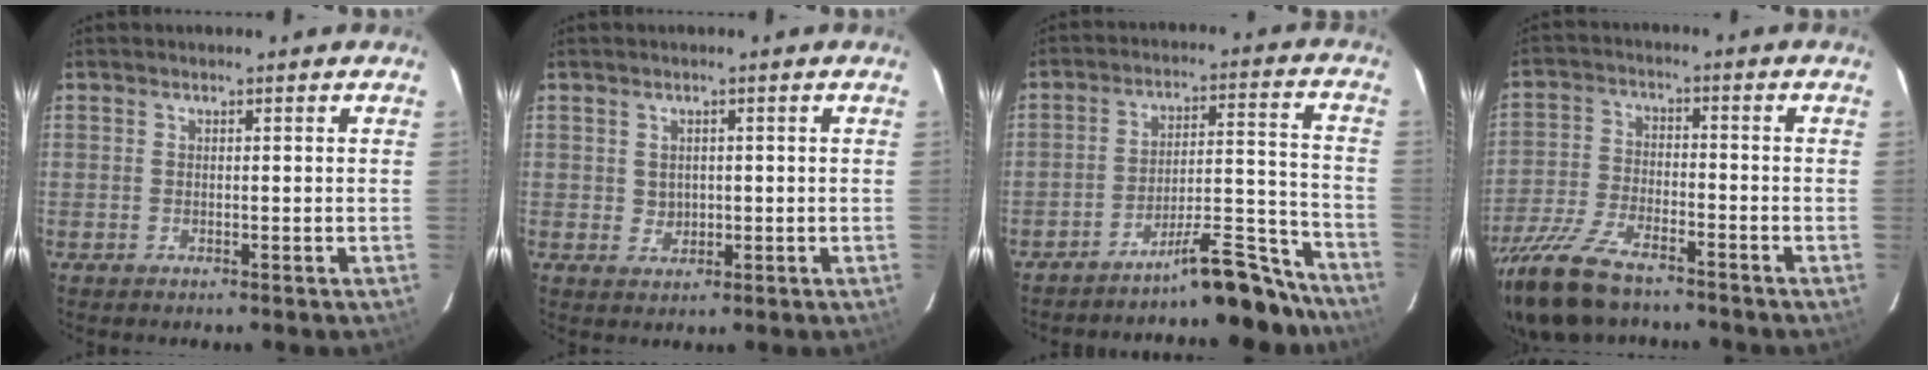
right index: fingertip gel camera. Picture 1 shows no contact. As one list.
[{"total": 2.2, "force": [0.4, 2.1, 0.8], "torque": [-0.010, 0.004, 0.012]}, {"total": 13.7, "force": [-12.7, 2.3, 4.6], "torque": [-0.060, 0.045, -0.180]}, {"total": 15.9, "force": [-12.6, 5.4, 8.1], "torque": [-0.187, -0.029, -0.236]}]